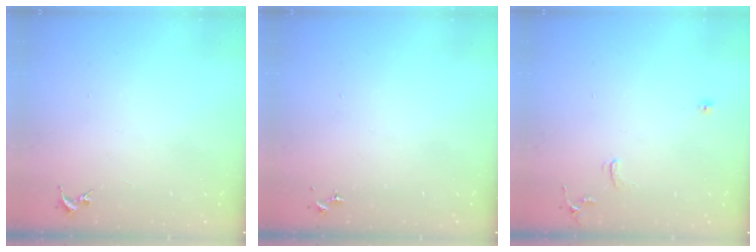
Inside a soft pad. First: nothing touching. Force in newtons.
{"total": 0.0}
{"total": 6.9, "press": 6.9, "slide": 0.7}